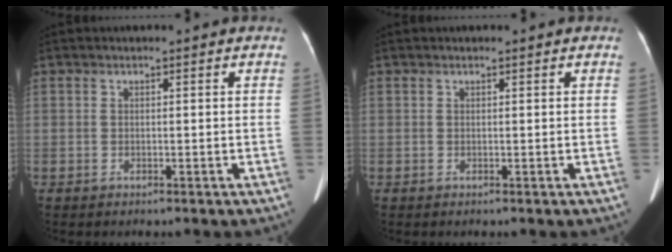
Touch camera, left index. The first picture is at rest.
{"total": 0.0}